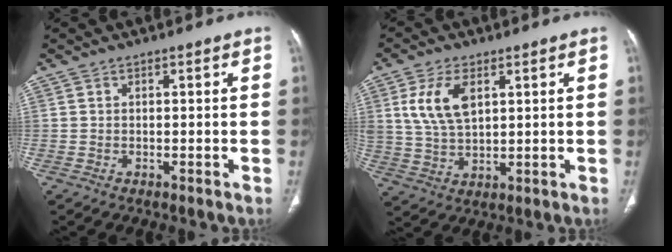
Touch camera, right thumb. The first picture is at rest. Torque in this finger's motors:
{"motor_torque": [0.66, 0.65, 1.02, 0.65, 0.27]}